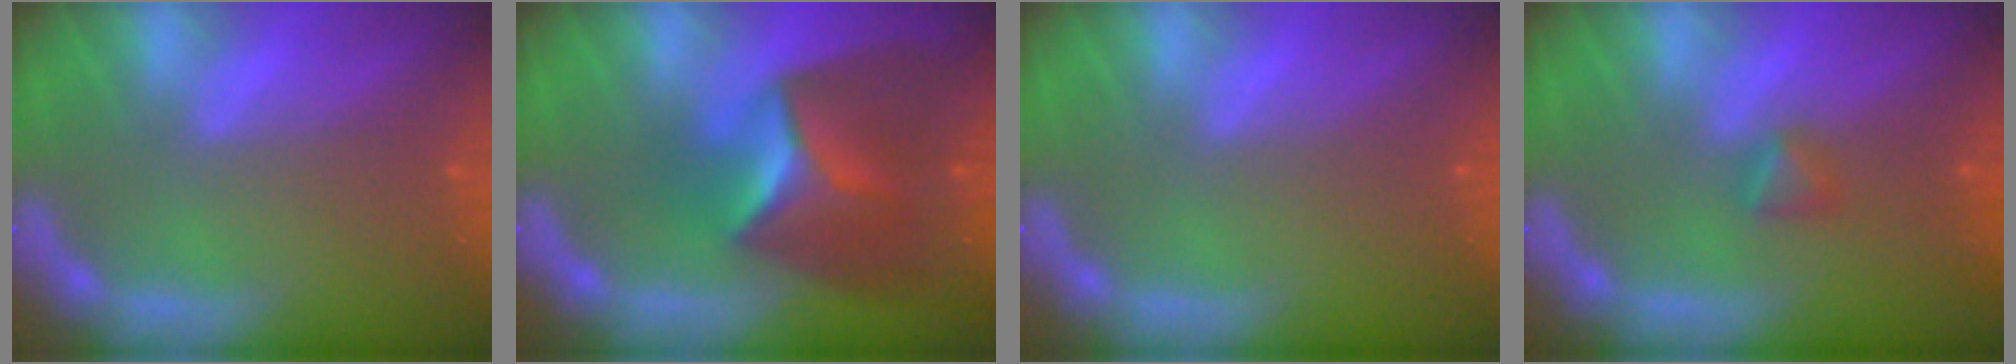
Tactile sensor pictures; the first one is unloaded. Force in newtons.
{"total": 8.4}
{"total": 0.0}
{"total": 1.4}